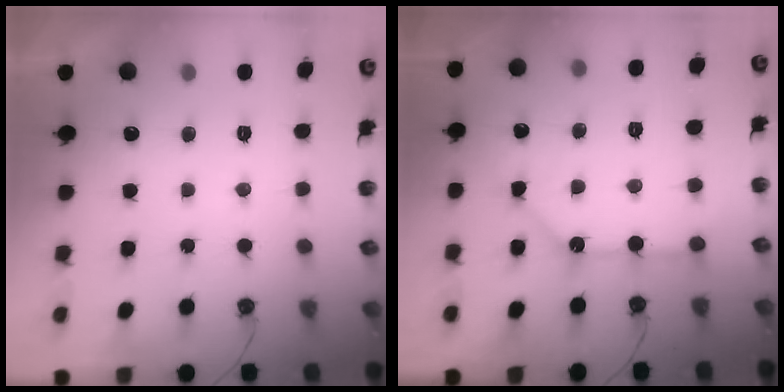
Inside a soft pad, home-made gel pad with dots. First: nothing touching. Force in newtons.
{"total": 10.8, "press": 10.7, "slide": 1.0}